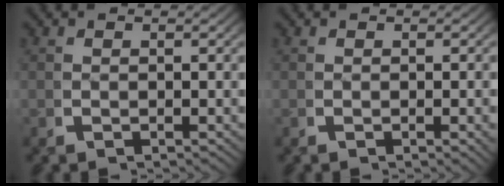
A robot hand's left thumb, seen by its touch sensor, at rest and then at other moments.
{"total": 0.8, "force": [0.0, 0.1, 0.8], "torque": [-0.016, 0.002, -0.001]}